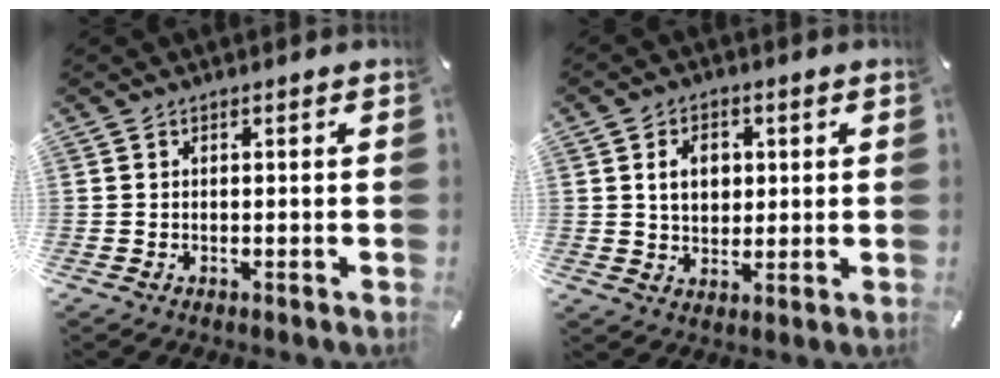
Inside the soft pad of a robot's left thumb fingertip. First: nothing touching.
{"total": 6.5, "force": [1.3, 5.2, 3.7], "torque": [-0.053, -0.001, 0.017]}